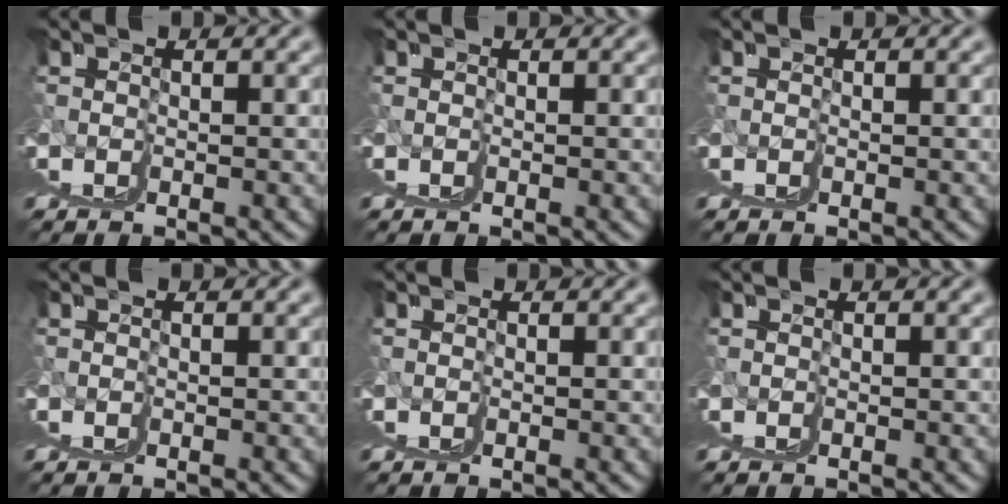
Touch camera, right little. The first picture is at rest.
{"total": 0.0}
{"total": 0.0}
{"total": 0.0}
{"total": 0.0}
{"total": 0.0}